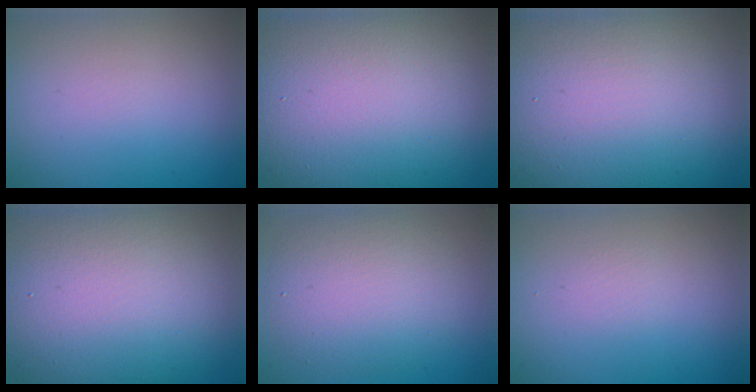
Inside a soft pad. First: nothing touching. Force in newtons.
{"total": 15.3, "press": 15.2, "slide": 1.2}
{"total": 17.3, "press": 17.3, "slide": 1.4}
{"total": 14.9, "press": 14.9, "slide": 1.0}
{"total": 5.1, "press": 5.1, "slide": 0.3}
{"total": 0.7, "press": 0.7, "slide": 0.1}